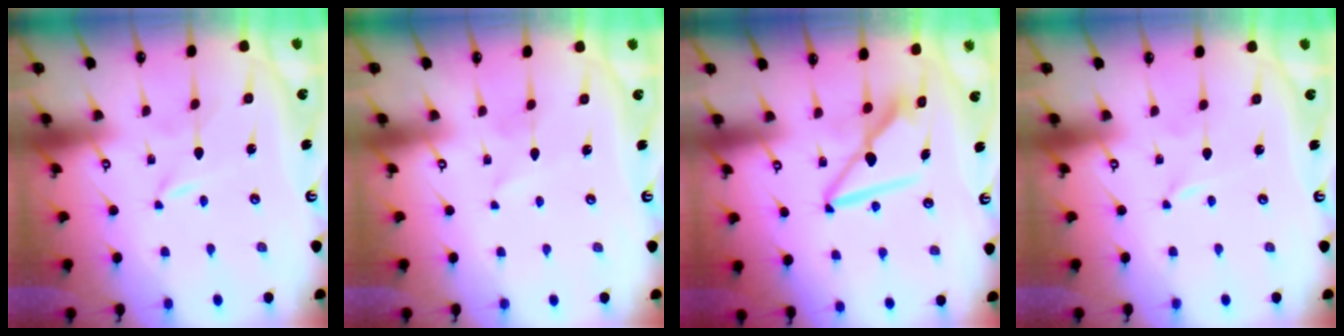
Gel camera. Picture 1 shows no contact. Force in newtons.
{"total": 1.7, "press": 1.7, "slide": 0.2}
{"total": 11.0, "press": 10.9, "slide": 0.6}
{"total": 0.0}